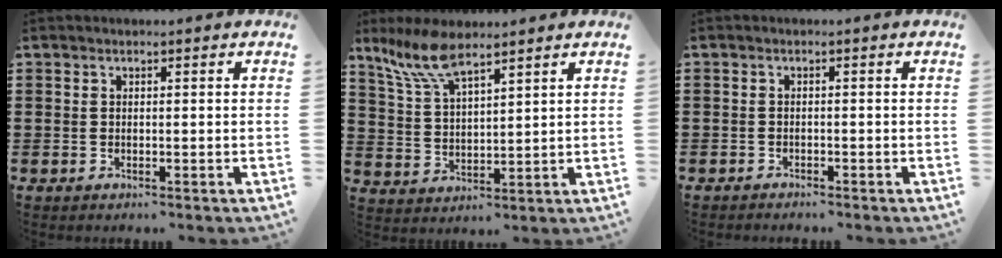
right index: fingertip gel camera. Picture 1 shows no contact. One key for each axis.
{"total": 8.0, "fx": 5.8, "fy": 2.1, "fz": 5.1, "tx": -0.121, "ty": -0.011, "tz": 0.104}
{"total": 1.0, "fx": -1.0, "fy": 0.2, "fz": 0.0, "tx": -0.003, "ty": 0.003, "tz": -0.021}